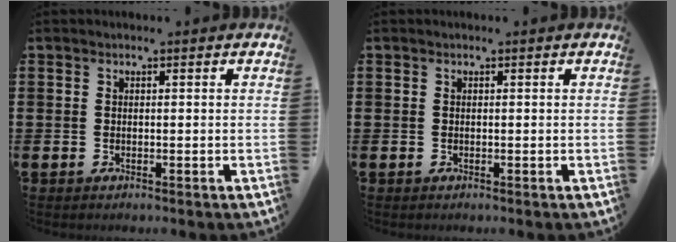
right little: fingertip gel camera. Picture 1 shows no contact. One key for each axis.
{"total": 0.0}